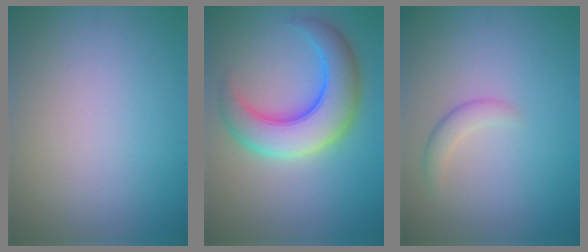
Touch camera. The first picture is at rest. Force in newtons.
{"total": 7.6, "press": 7.6, "slide": 0.2}
{"total": 1.6, "press": 1.6, "slide": 0.0}